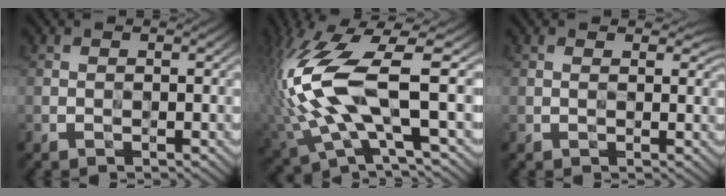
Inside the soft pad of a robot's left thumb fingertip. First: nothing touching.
{"total": 13.6, "force": [1.1, 4.6, 12.8], "torque": [-0.312, -0.008, 0.026]}
{"total": 1.2, "force": [0.7, 0.7, 0.7], "torque": [-0.013, -0.004, 0.013]}